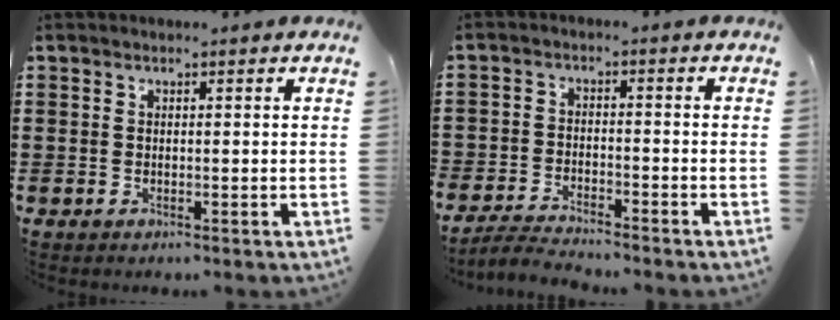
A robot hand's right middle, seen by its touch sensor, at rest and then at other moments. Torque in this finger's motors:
{"motor_torque": [1.52, -0.61, 0.24, 0.12]}